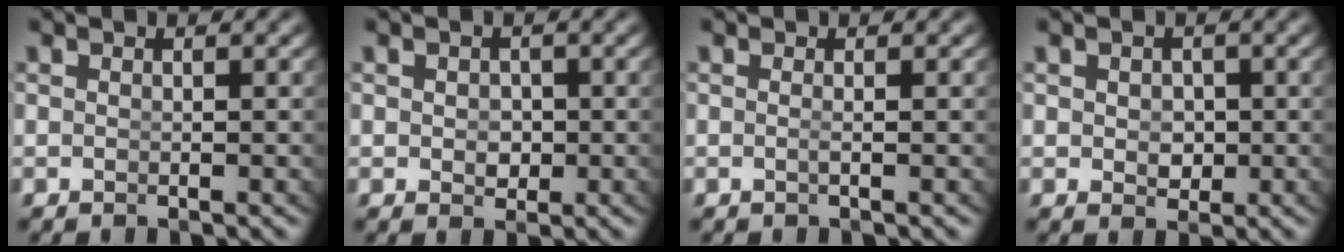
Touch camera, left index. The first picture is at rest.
{"total": 1.4, "force": [-0.1, 1.1, 0.8], "torque": [-0.012, -0.011, 0.005]}
{"total": 0.7, "force": [-0.3, -0.4, 0.4], "torque": [-0.010, -0.006, -0.003]}
{"total": 1.6, "force": [0.1, 1.3, 1.0], "torque": [-0.014, -0.013, 0.010]}